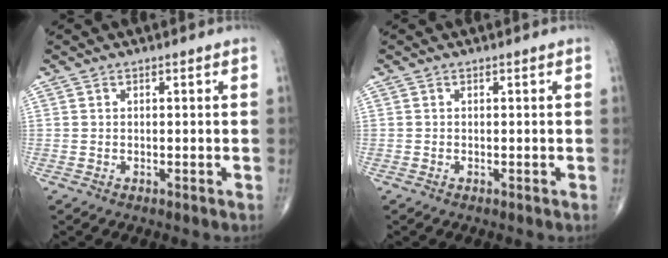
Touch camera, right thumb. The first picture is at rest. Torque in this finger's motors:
{"motor_torque": [0.05, 0.08, 0.10, 0.19, 0.06]}